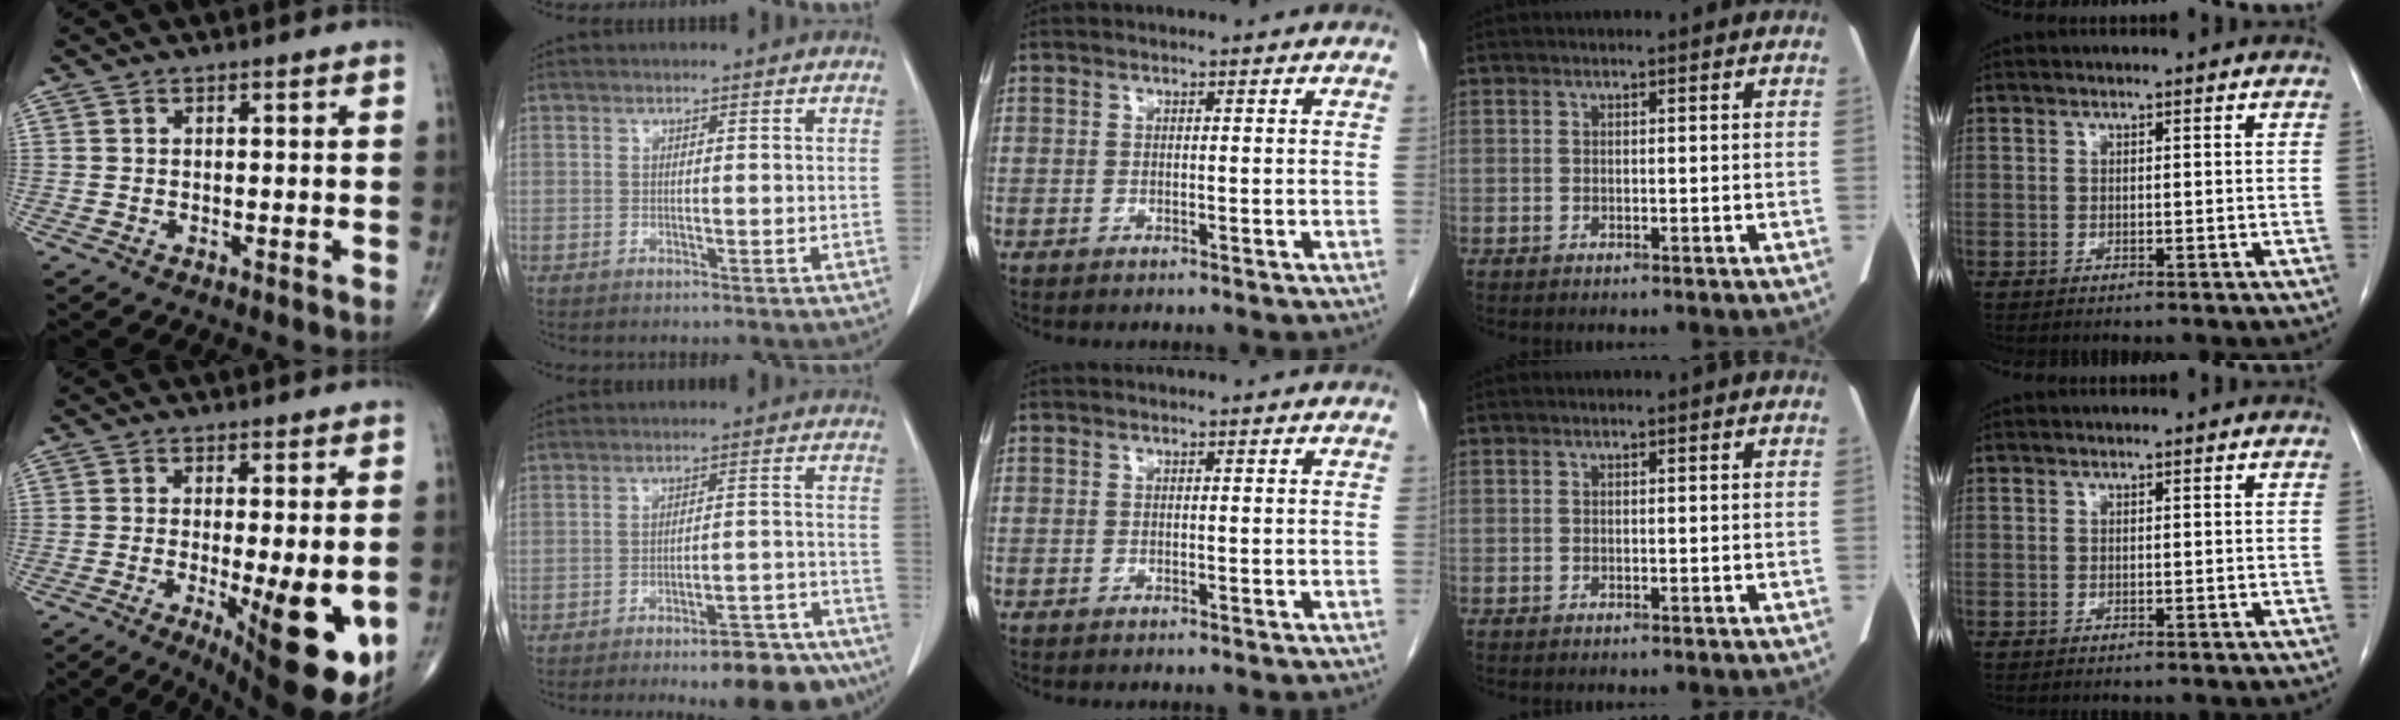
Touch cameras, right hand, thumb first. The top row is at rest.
{"thumb": {"total": 14.6, "force": [-3.5, 3.9, 13.6], "torque": [-0.165, -0.023, -0.035]}, "index": {"total": 13.4, "force": [-10.6, 2.7, 7.8], "torque": [-0.053, 0.033, -0.142]}}